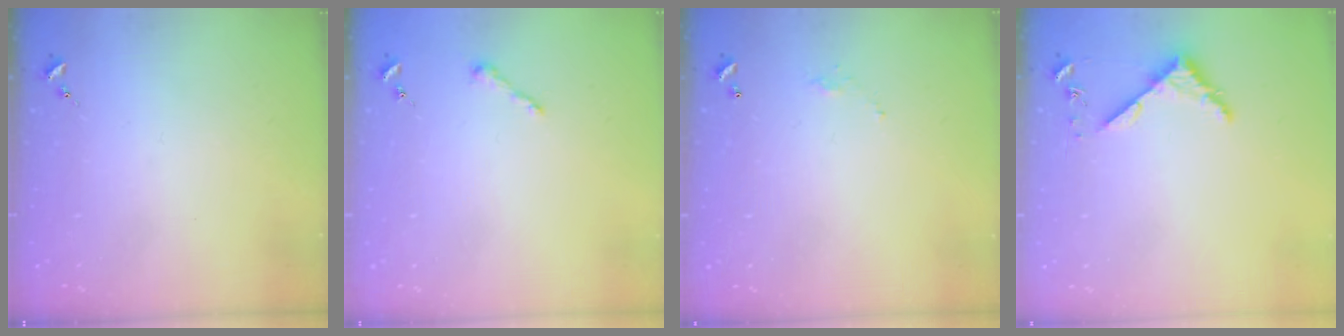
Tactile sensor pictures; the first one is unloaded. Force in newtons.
{"total": 4.3, "press": 4.3, "slide": 0.5}
{"total": 3.7, "press": 3.7, "slide": 0.1}
{"total": 4.3, "press": 4.3, "slide": 0.4}